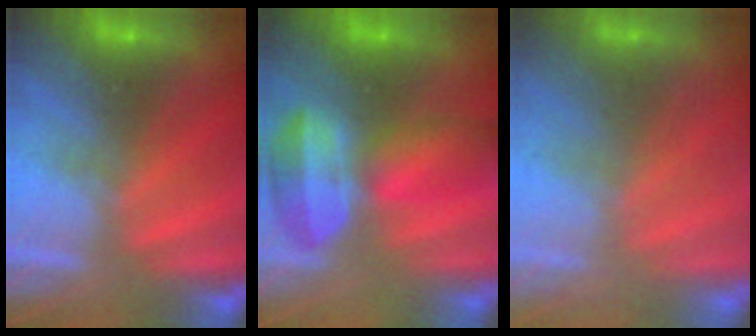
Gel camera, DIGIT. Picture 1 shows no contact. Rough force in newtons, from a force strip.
{"total": 6.9}
{"total": 2.1}